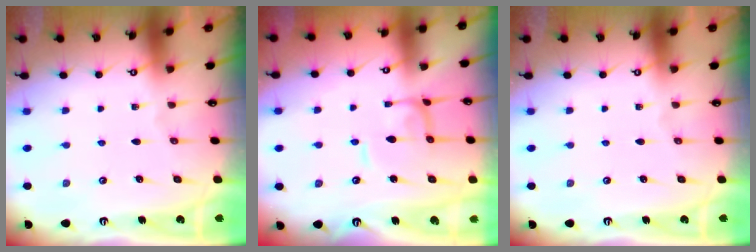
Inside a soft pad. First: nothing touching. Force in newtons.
{"total": 0.9, "press": 0.8, "slide": 0.3}
{"total": 0.0}